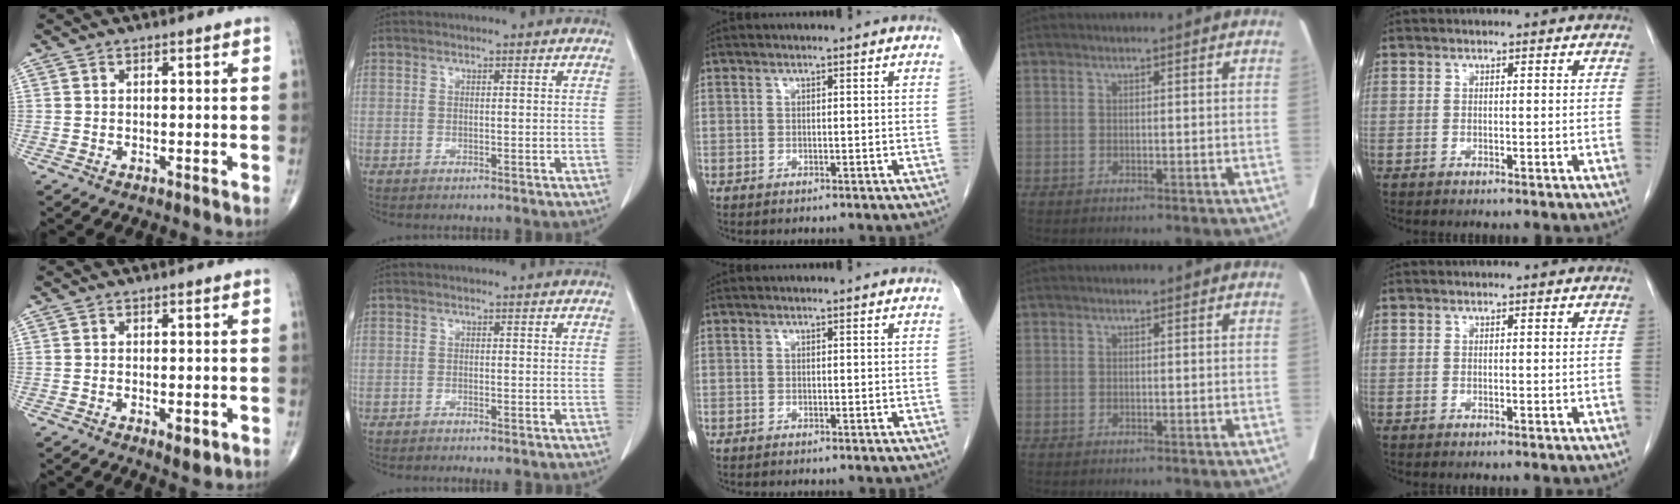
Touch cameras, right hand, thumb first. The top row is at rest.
{"thumb": {"total": 2.5, "force": [-0.9, 1.0, 2.1], "torque": [-0.028, -0.002, -0.009]}, "index": {"total": 2.8, "force": [-2.4, 0.7, 1.4], "torque": [-0.018, -0.006, -0.024]}}